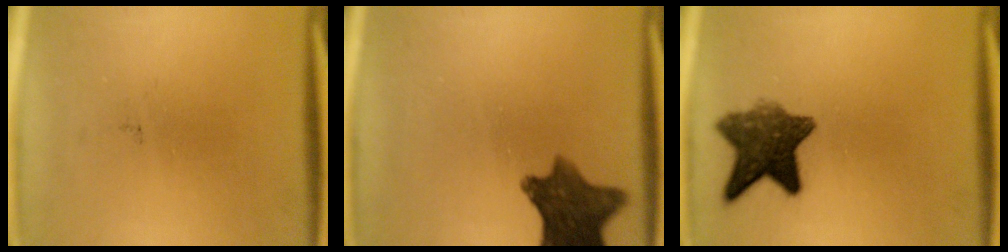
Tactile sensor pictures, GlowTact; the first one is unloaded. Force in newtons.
{"total": 9.9}
{"total": 8.9}